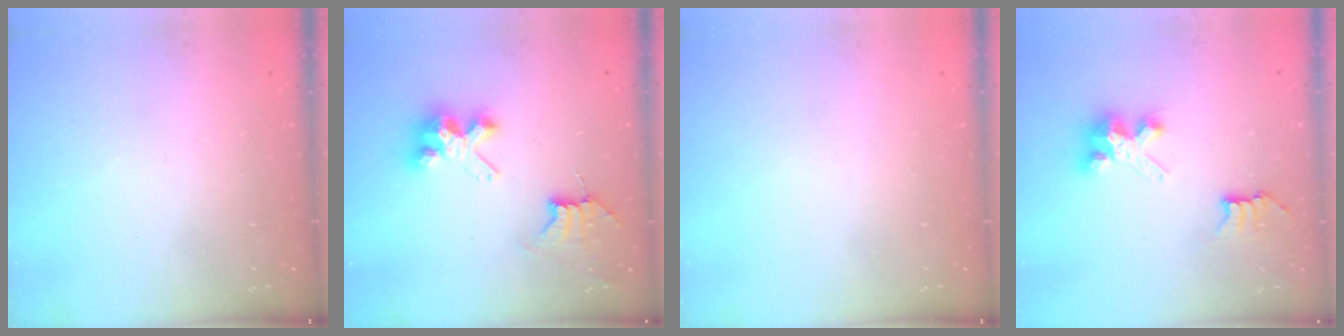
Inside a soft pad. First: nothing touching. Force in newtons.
{"total": 8.2, "press": 8.2, "slide": 0.7}
{"total": 0.0}
{"total": 6.7, "press": 6.7, "slide": 0.1}